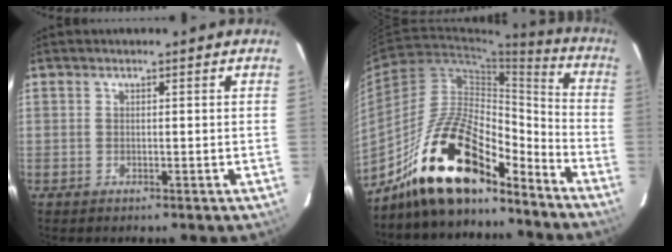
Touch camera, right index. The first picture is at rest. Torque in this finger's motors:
{"motor_torque": [1.15, -0.99, 1.05, 0.21]}